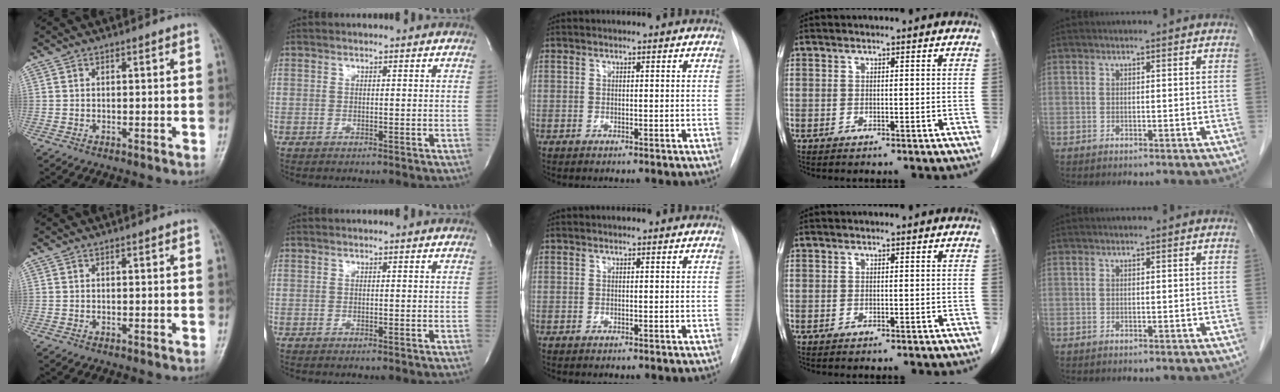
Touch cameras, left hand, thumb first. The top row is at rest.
{}